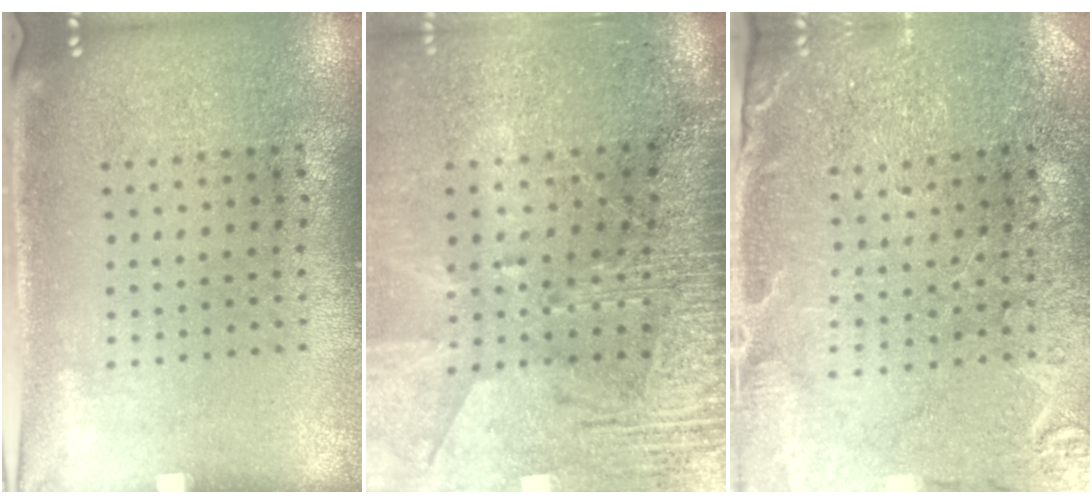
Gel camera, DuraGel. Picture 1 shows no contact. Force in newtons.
{"total": 3.9, "press": 3.4, "slide": 1.8}
{"total": 0.5, "press": 0.5, "slide": 0.2}